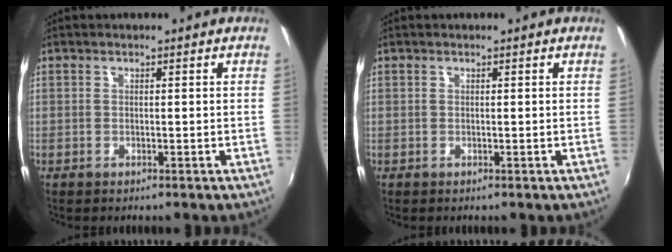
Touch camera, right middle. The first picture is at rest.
{"total": 0.0}